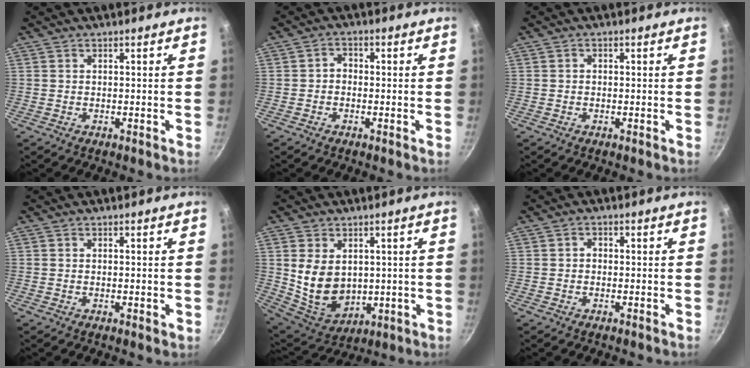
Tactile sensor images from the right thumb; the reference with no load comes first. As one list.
[{"total": 2.2, "force": [-0.5, 1.8, 1.2], "torque": [-0.011, 0.012, -0.013]}, {"total": 0.8, "force": [-0.1, 0.7, 0.3], "torque": [-0.006, 0.004, -0.001]}, {"total": 1.2, "force": [-0.2, 0.4, 1.2], "torque": [-0.017, -0.001, -0.003]}, {"total": 12.1, "force": [1.6, 8.9, 8.1], "torque": [-0.122, -0.023, 0.058]}, {"total": 1.4, "force": [-0.2, 1.2, 0.7], "torque": [-0.011, 0.006, -0.006]}]